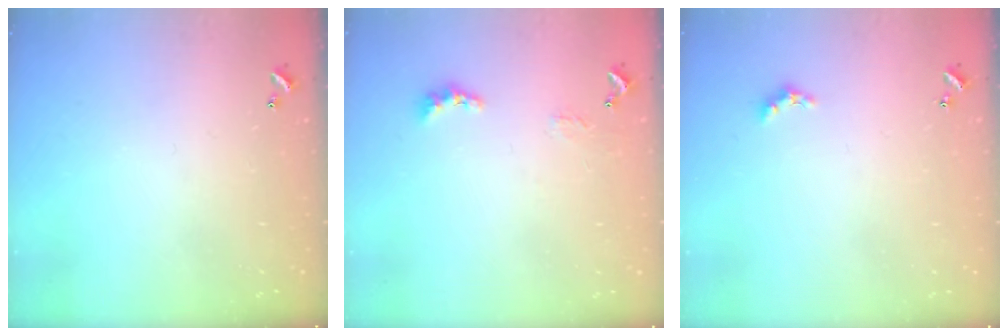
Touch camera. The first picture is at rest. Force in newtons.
{"total": 2.1, "press": 2.0, "slide": 0.5}
{"total": 1.5, "press": 1.4, "slide": 0.4}